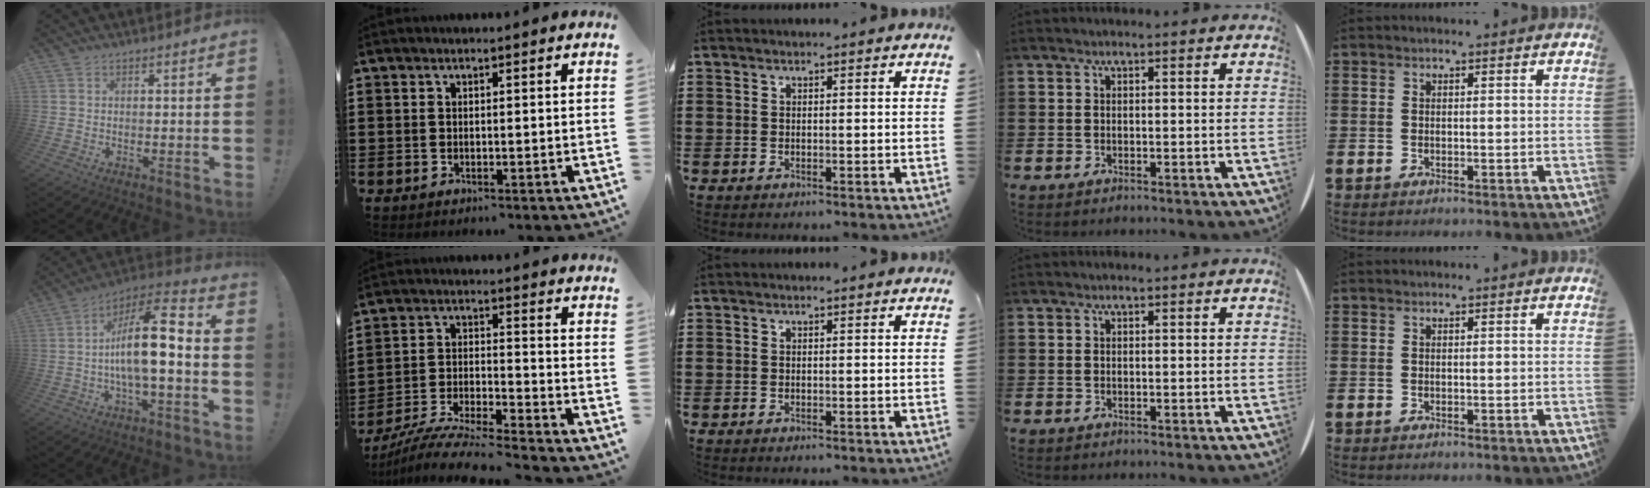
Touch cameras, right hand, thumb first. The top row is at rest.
{"thumb": {"total": 17.5, "force": [-1.6, 5.6, 16.5], "torque": [-0.268, 0.014, -0.032]}, "index": {"total": 7.9, "force": [-7.6, -0.4, 2.3], "torque": [-0.053, -0.006, -0.152]}}